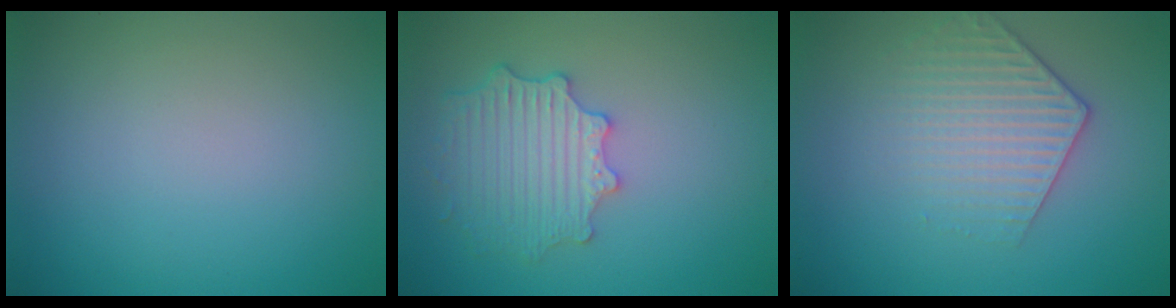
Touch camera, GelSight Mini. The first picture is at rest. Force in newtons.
{"total": 4.5, "press": 4.0, "slide": 2.1}
{"total": 3.2, "press": 2.8, "slide": 1.4}